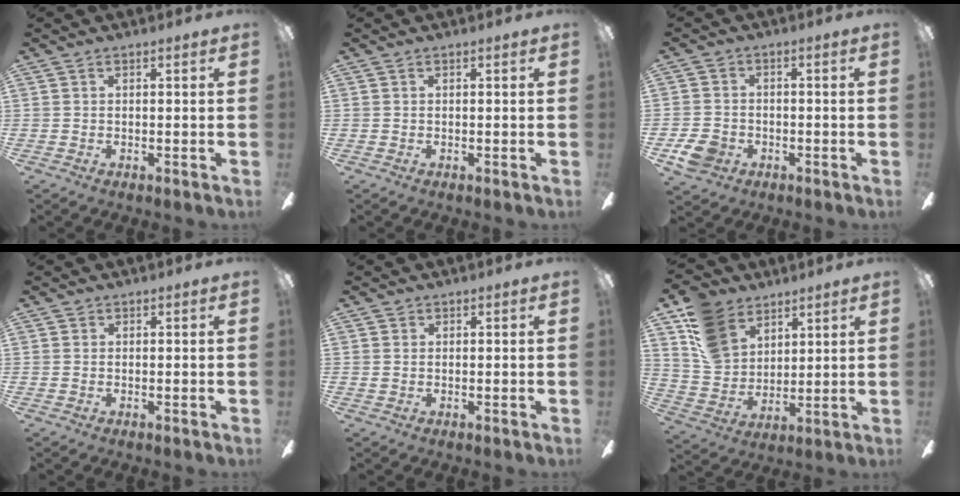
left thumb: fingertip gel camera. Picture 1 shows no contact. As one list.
[{"total": 0.0}, {"total": 6.0, "force": [-2.7, 4.8, 2.5], "torque": [-0.050, 0.014, -0.050]}, {"total": 0.0}, {"total": 0.7, "force": [0.3, 0.7, 0.1], "torque": [-0.001, 0.005, 0.004]}, {"total": 13.9, "force": [8.6, 9.5, 5.3], "torque": [-0.124, -0.026, 0.177]}]